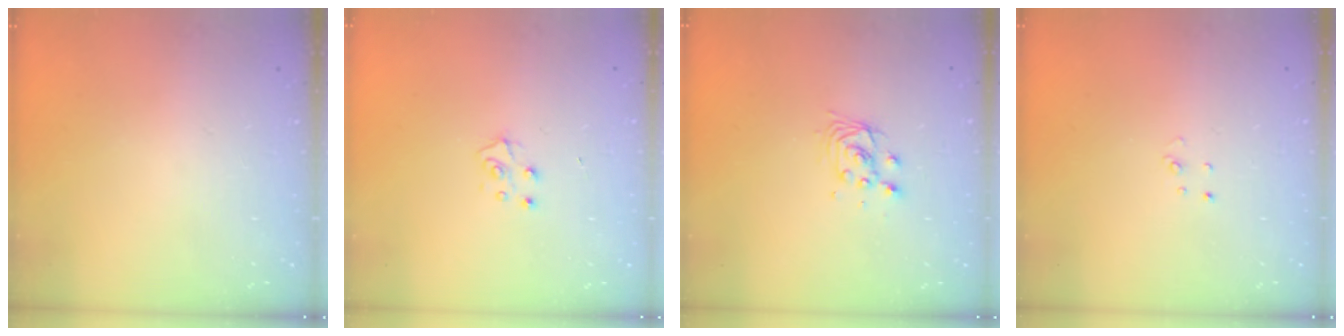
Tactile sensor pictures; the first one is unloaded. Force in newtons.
{"total": 5.7, "press": 5.7, "slide": 0.5}
{"total": 5.3, "press": 5.3, "slide": 0.4}
{"total": 2.7, "press": 2.7, "slide": 0.3}